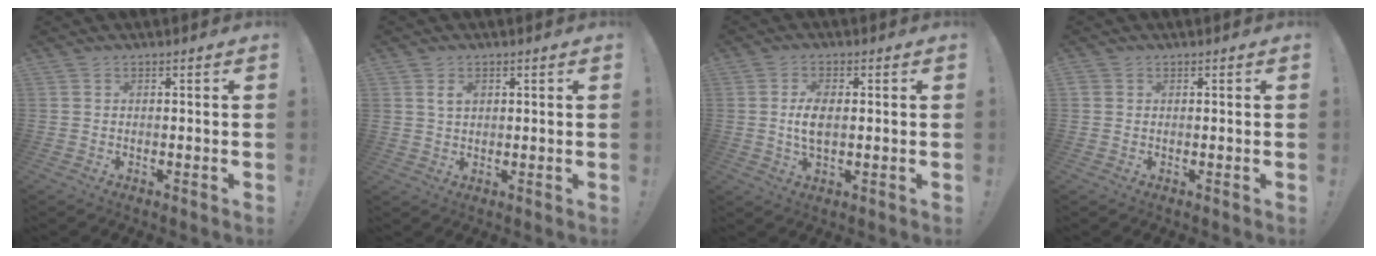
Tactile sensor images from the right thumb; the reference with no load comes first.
{"total": 3.3, "force": [1.4, 2.2, 1.9], "torque": [-0.028, 0.001, 0.024]}
{"total": 5.9, "force": [0.3, 2.9, 5.1], "torque": [-0.093, -0.009, -0.004]}
{"total": 0.8, "force": [0.2, 0.8, 0.3], "torque": [-0.012, 0.005, 0.006]}